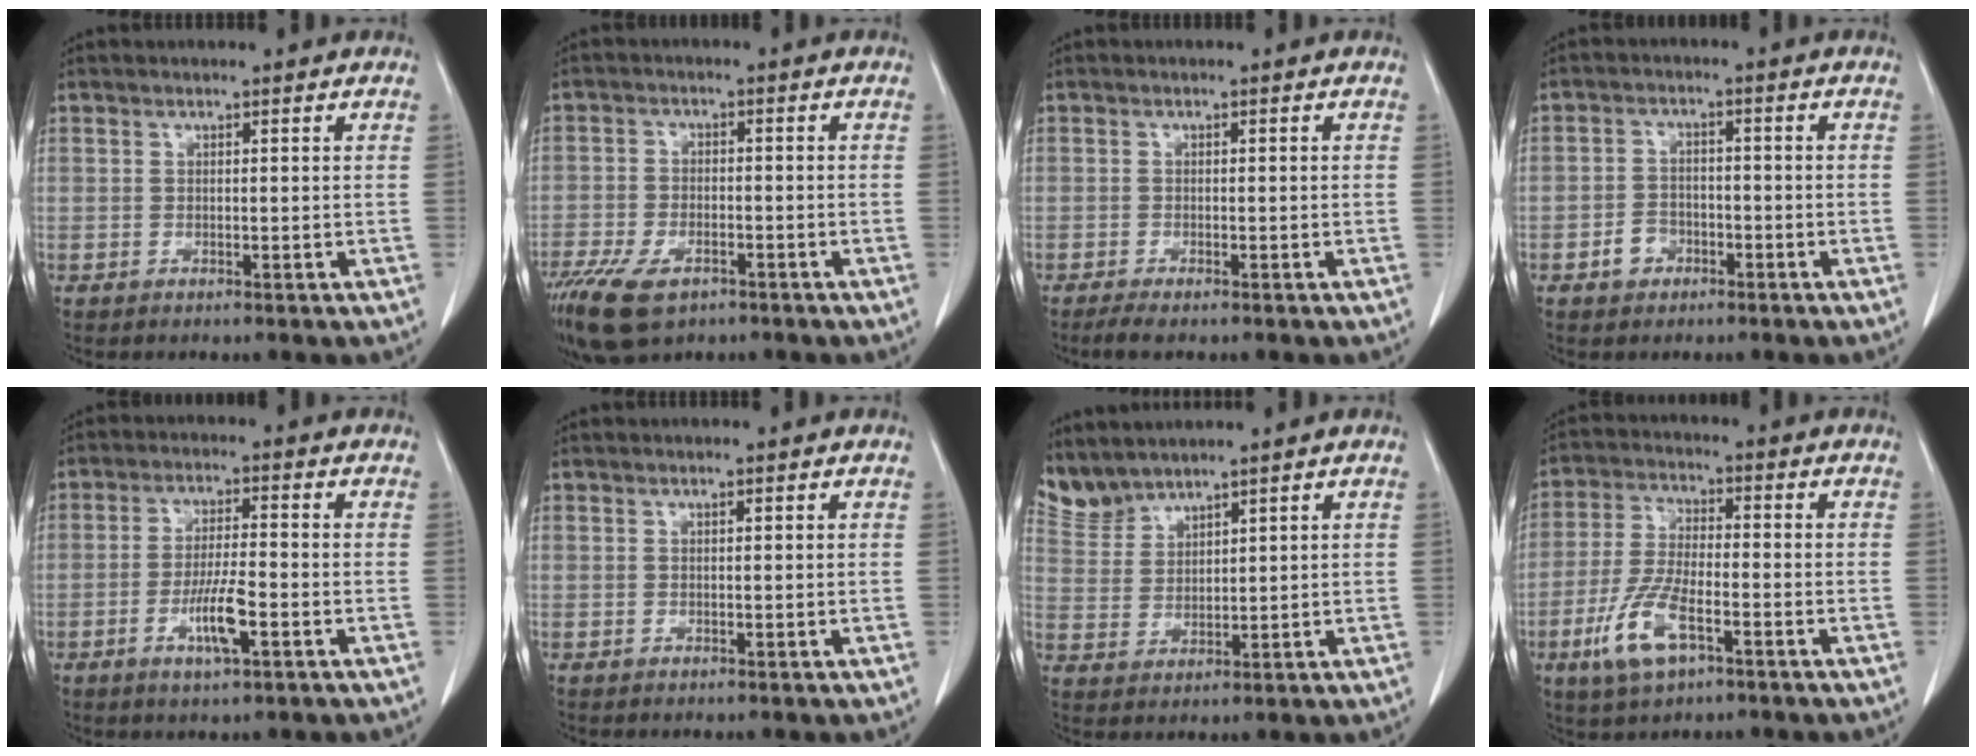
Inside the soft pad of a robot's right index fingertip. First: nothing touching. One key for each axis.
{"total": 10.6, "fx": -6.9, "fy": 4.8, "fz": 6.4, "tx": -0.133, "ty": -0.012, "tz": -0.113}
{"total": 2.8, "fx": -2.1, "fy": 0.3, "fz": 1.8, "tx": -0.033, "ty": -0.008, "tz": -0.032}
{"total": 3.4, "fx": -1.9, "fy": 2.6, "fz": 1.3, "tx": -0.020, "ty": 0.010, "tz": -0.030}
{"total": 6.4, "fx": -2.4, "fy": 0.8, "fz": 5.8, "tx": -0.111, "ty": -0.007, "tz": -0.043}
{"total": 0.0}
{"total": 5.4, "fx": 5.4, "fy": 0.2, "fz": 0.1, "tx": -0.020, "ty": 0.007, "tz": 0.124}
{"total": 9.5, "fx": -4.5, "fy": 2.7, "fz": 7.9, "tx": -0.177, "ty": -0.010, "tz": -0.083}